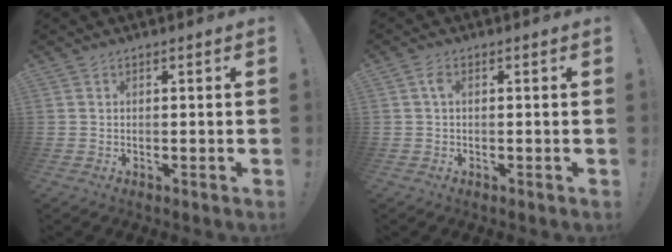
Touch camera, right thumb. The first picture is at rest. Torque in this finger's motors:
{"motor_torque": [0.44, 0.22, 0.19, -0.39, 0.00]}